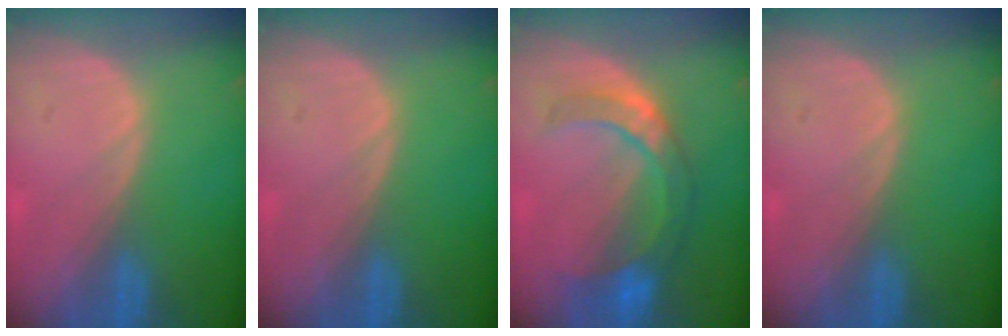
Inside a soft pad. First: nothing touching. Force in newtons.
{"total": 0.0}
{"total": 8.0, "press": 7.5, "slide": 2.8}
{"total": 0.0}